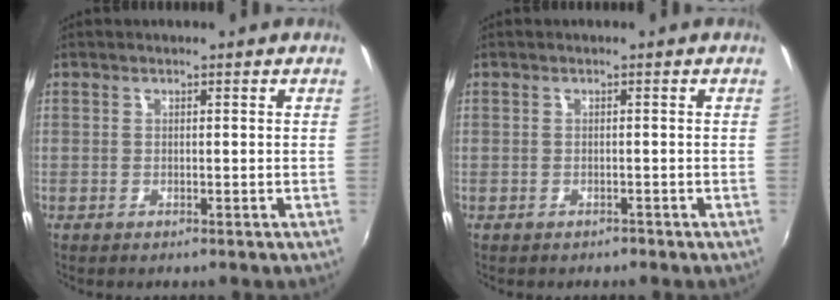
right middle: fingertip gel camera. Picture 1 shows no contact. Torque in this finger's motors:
{"motor_torque": [0.03, -0.15, -0.01, -0.01]}